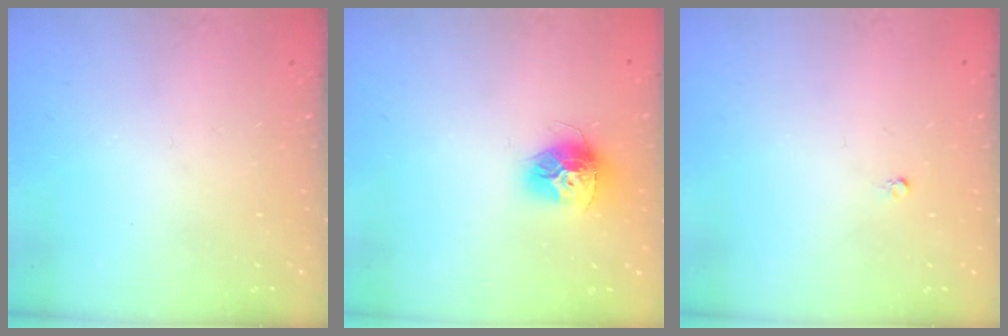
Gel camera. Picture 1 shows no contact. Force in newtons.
{"total": 13.2, "press": 13.1, "slide": 1.3}
{"total": 2.5, "press": 2.5, "slide": 0.2}